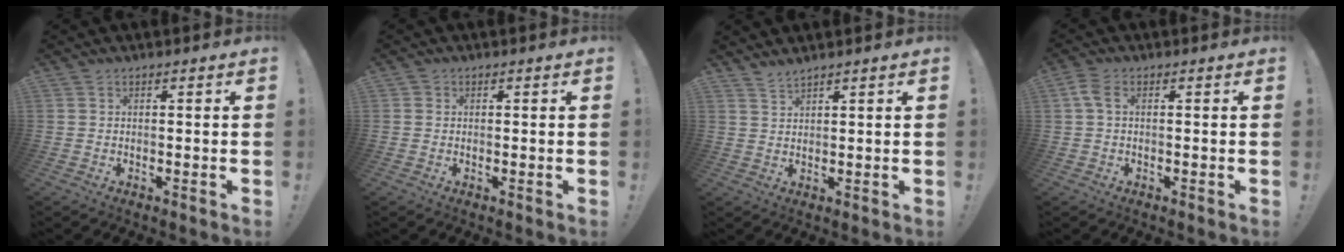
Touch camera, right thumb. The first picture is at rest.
{"total": 0.8, "force": [0.1, 0.8, 0.1], "torque": [0.001, 0.000, 0.001]}
{"total": 2.5, "force": [2.4, 0.3, 0.6], "torque": [-0.012, -0.016, 0.044]}
{"total": 3.3, "force": [0.7, 1.7, 2.7], "torque": [-0.058, 0.009, 0.016]}